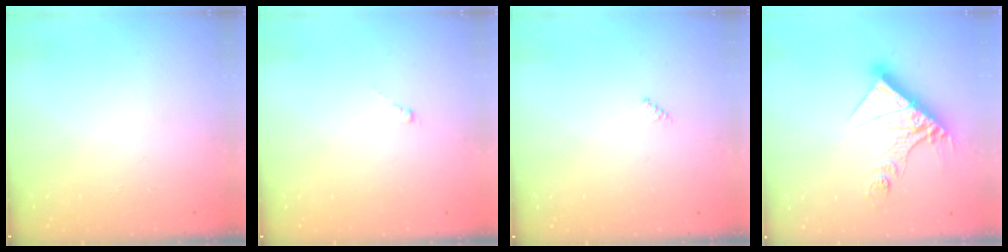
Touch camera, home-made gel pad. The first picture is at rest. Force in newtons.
{"total": 0.5, "press": 0.3, "slide": 0.4}
{"total": 2.0, "press": 2.0, "slide": 0.2}
{"total": 15.5, "press": 15.4, "slide": 1.4}